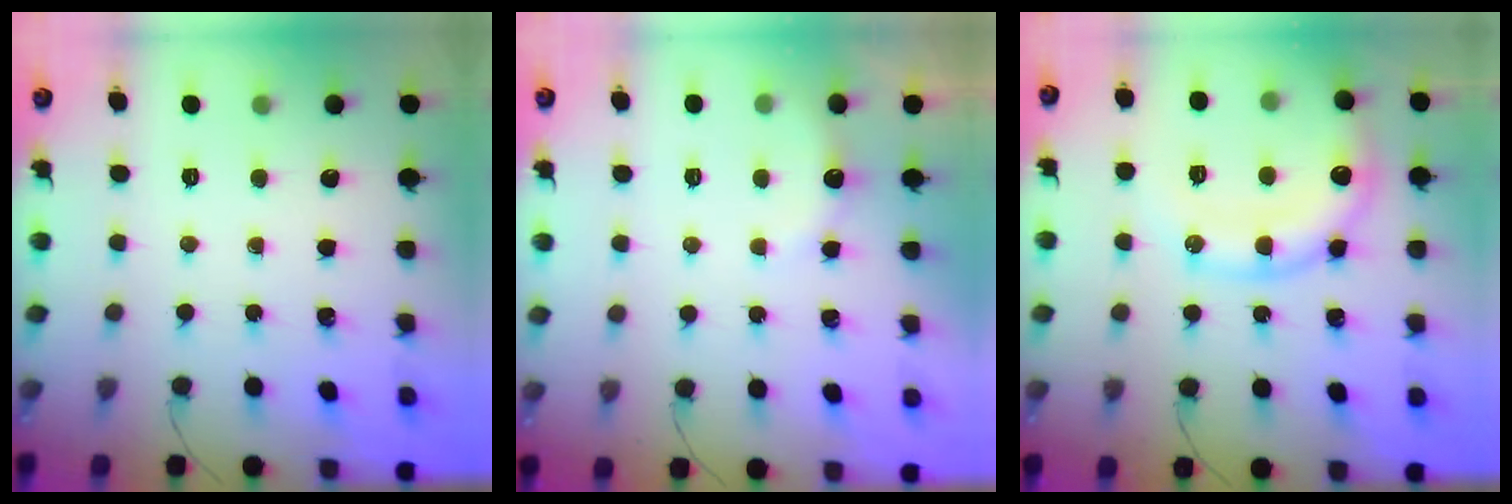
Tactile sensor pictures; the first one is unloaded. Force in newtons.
{"total": 3.0, "press": 2.9, "slide": 0.9}
{"total": 16.4, "press": 16.2, "slide": 2.3}